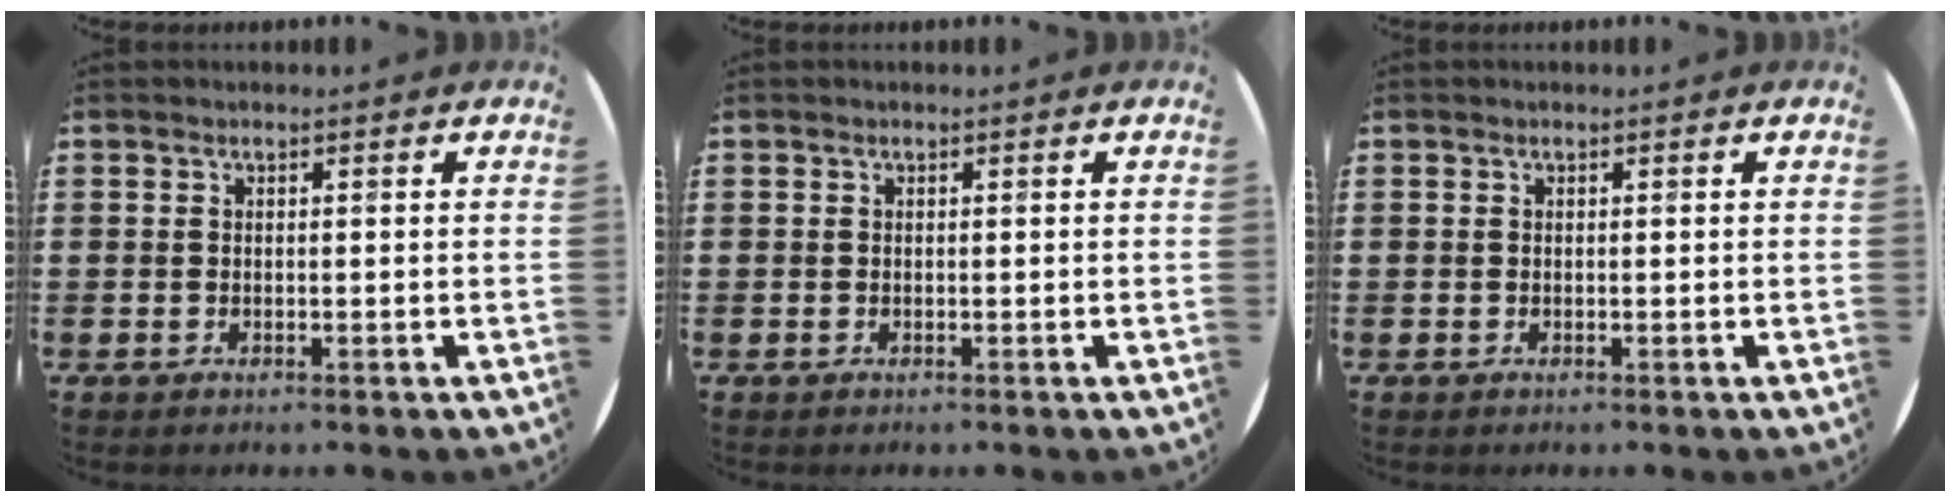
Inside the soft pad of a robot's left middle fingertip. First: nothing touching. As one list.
[{"total": 0.0}, {"total": 0.0}]